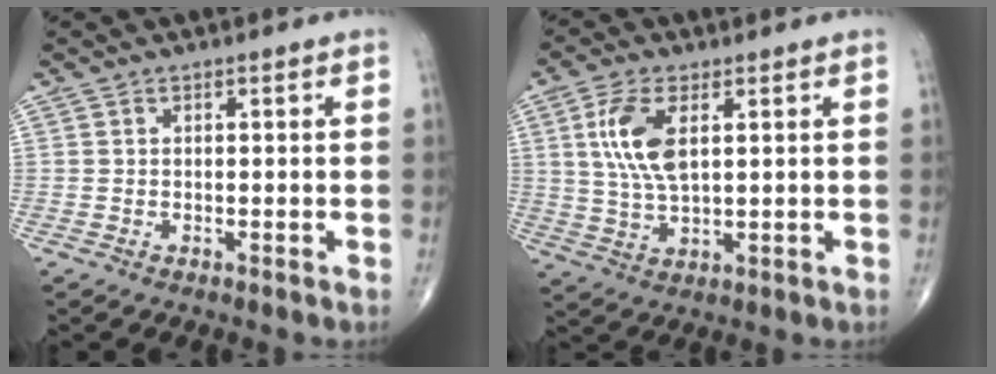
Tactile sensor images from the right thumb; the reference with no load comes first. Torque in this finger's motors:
{"motor_torque": [-0.67, 0.88, 0.77, 0.53, 0.00]}